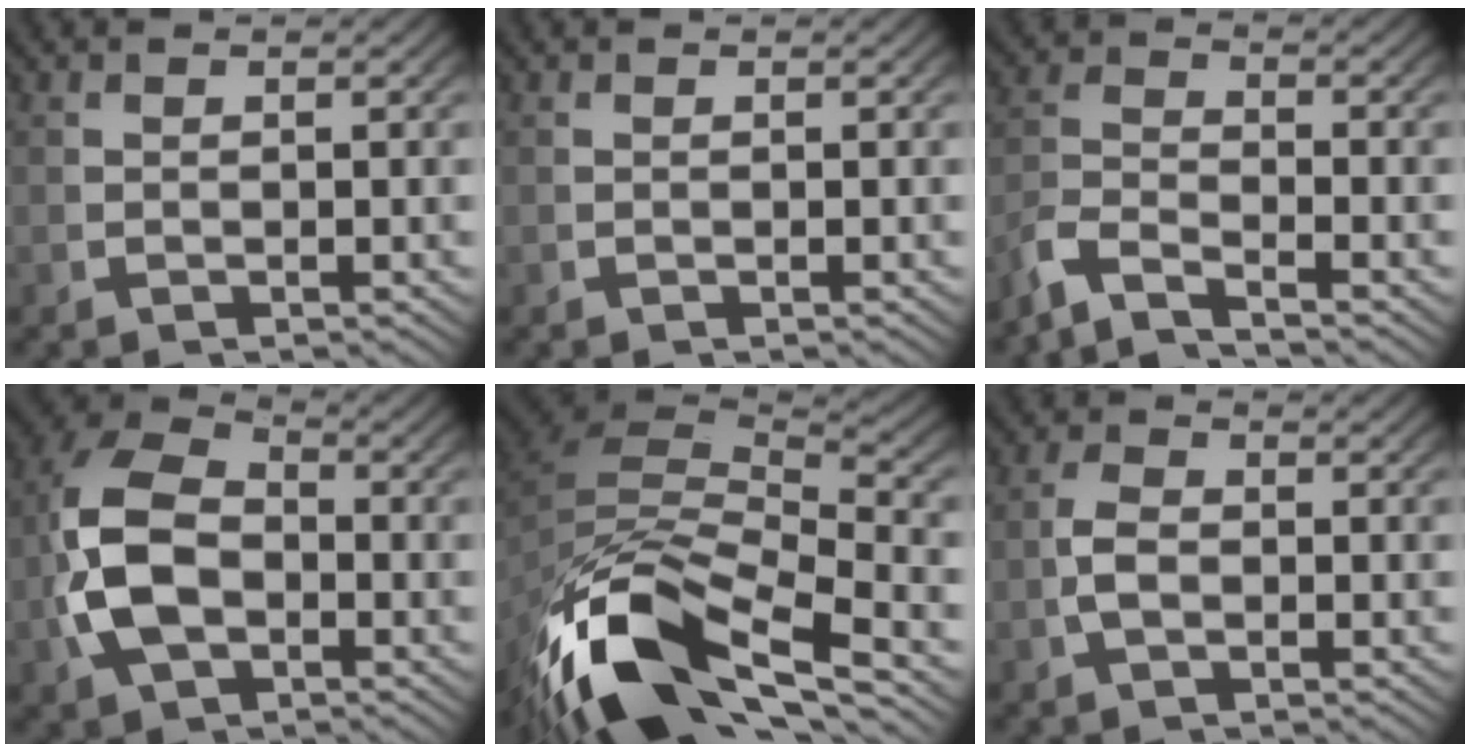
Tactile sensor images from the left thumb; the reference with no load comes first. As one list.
[{"total": 0.0}, {"total": 4.9, "force": [-3.1, 2.6, 2.7], "torque": [-0.063, -0.016, -0.058]}, {"total": 10.5, "force": [-0.6, 7.5, 7.3], "torque": [-0.177, -0.028, 0.004]}, {"total": 13.0, "force": [-3.9, 6.8, 10.4], "torque": [-0.226, -0.029, -0.047]}, {"total": 2.2, "force": [-0.3, 1.4, 1.7], "torque": [-0.045, -0.004, -0.003]}]